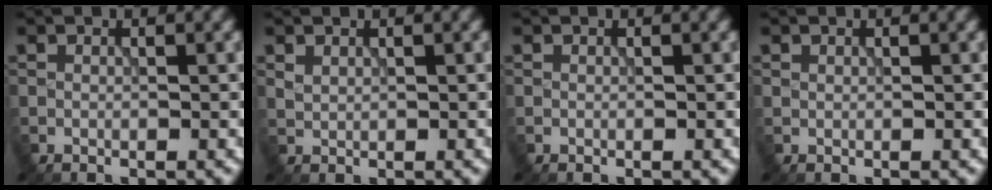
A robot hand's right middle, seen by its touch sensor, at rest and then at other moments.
{"total": 0.7, "force": [0.6, 0.4, 0.2], "torque": [-0.007, -0.003, 0.017]}
{"total": 0.0}
{"total": 0.0}